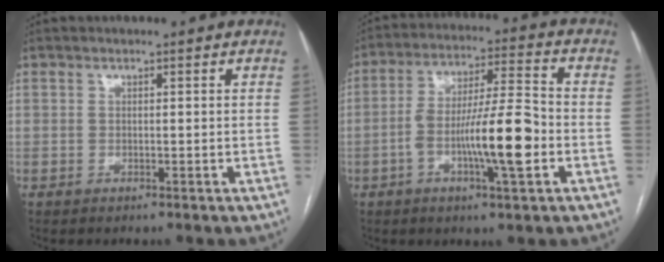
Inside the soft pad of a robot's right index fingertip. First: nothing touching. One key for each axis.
{"total": 12.8, "fx": -3.6, "fy": 1.4, "fz": 12.2, "tx": -0.217, "ty": 0.009, "tz": -0.064}